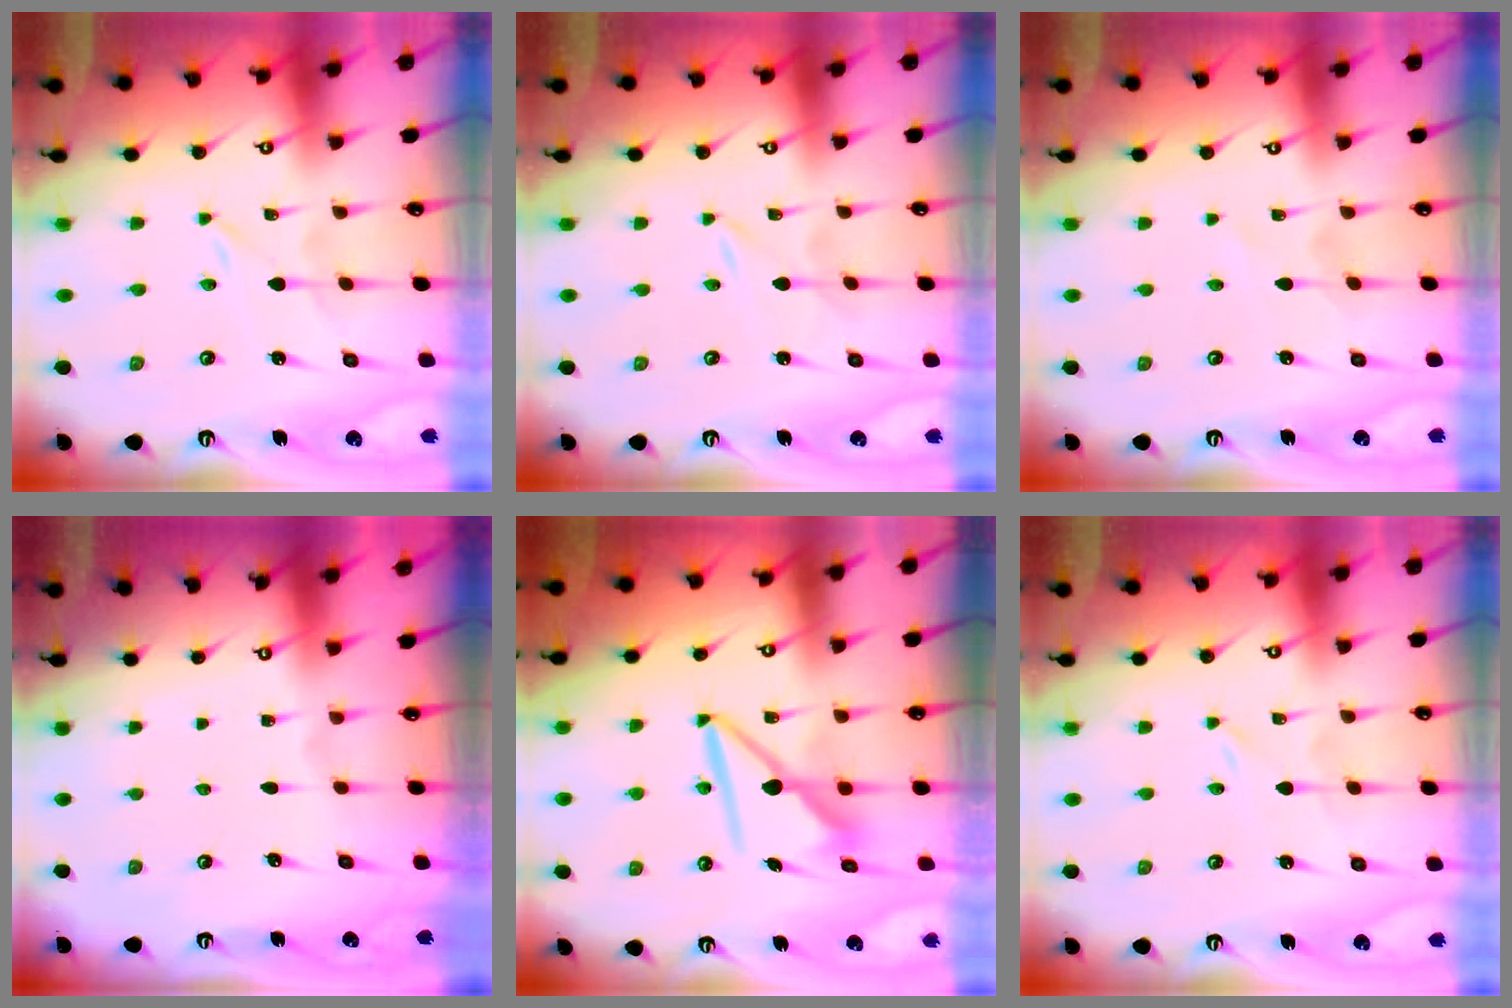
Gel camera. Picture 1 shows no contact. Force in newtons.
{"total": 0.0}
{"total": 0.5, "press": 0.5, "slide": 0.1}
{"total": 0.0}
{"total": 8.8, "press": 8.7, "slide": 0.7}
{"total": 0.0}